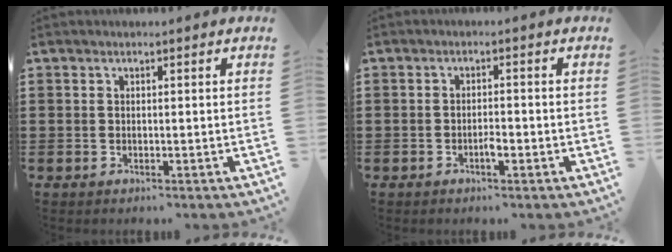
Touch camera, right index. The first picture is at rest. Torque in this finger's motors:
{"motor_torque": [-0.01, 0.02, 0.15, 0.00]}